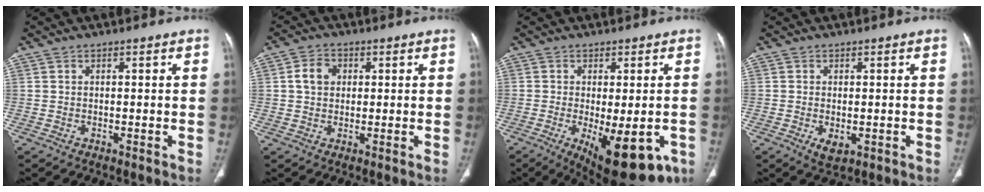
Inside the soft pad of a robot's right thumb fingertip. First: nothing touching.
{"total": 4.8, "force": [1.5, 4.1, 2.0], "torque": [-0.013, -0.004, 0.026]}
{"total": 15.1, "force": [-6.0, 6.2, 12.4], "torque": [-0.147, -0.012, -0.068]}
{"total": 3.2, "force": [-0.9, 1.9, 2.4], "torque": [-0.043, -0.005, -0.006]}